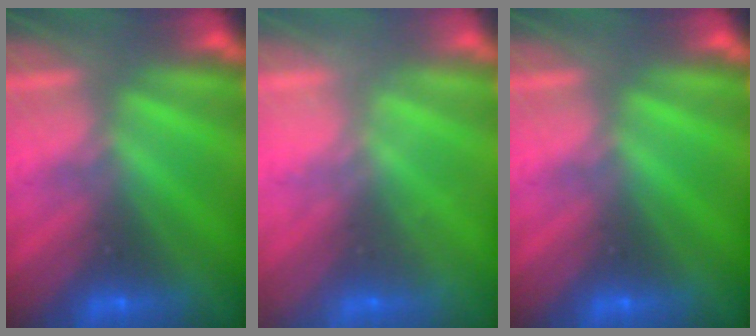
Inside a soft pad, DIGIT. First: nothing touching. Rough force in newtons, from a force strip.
{"total": 2.1}
{"total": 0.0}